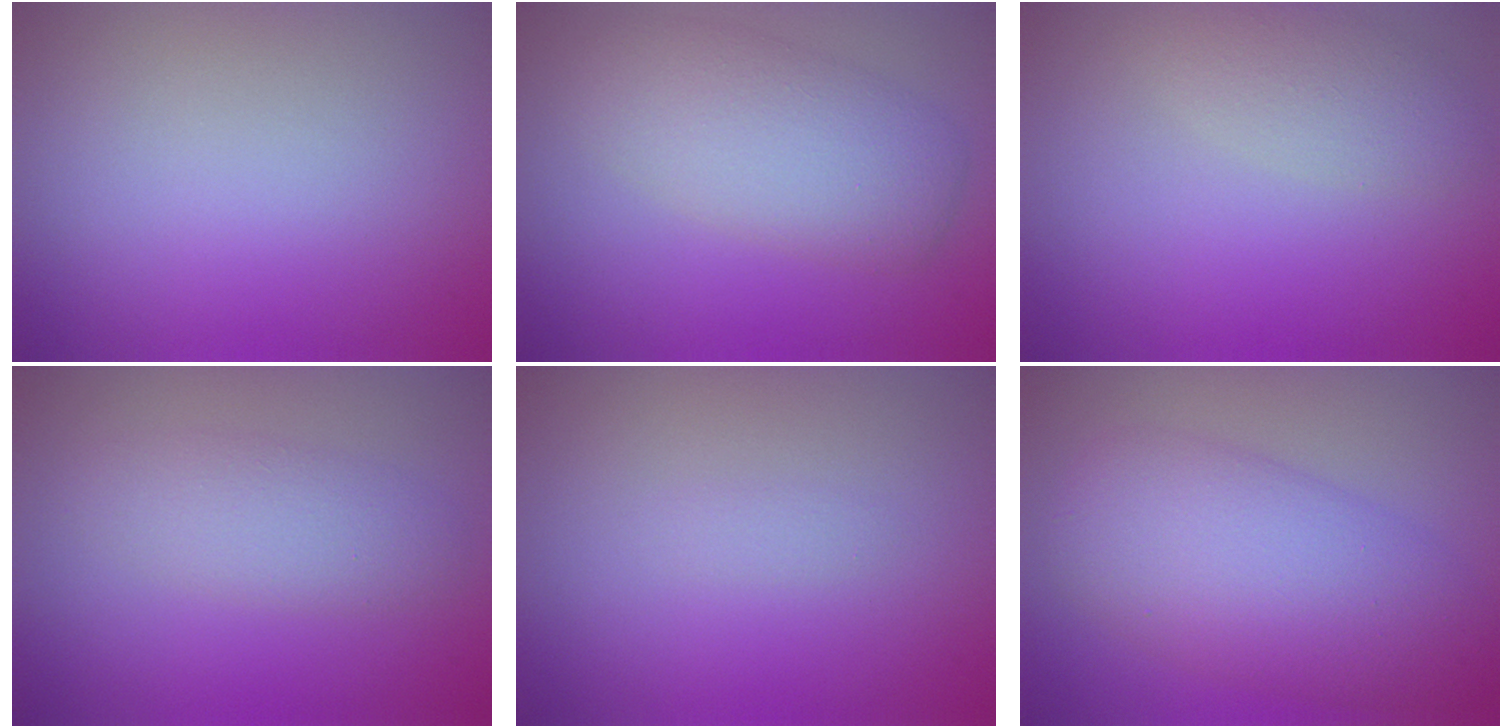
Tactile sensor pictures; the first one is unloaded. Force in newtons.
{"total": 5.5, "press": 5.5, "slide": 0.5}
{"total": 2.7, "press": 2.7, "slide": 0.2}
{"total": 2.0, "press": 1.9, "slide": 0.2}
{"total": 0.7, "press": 0.7, "slide": 0.1}
{"total": 8.4, "press": 8.4, "slide": 0.1}